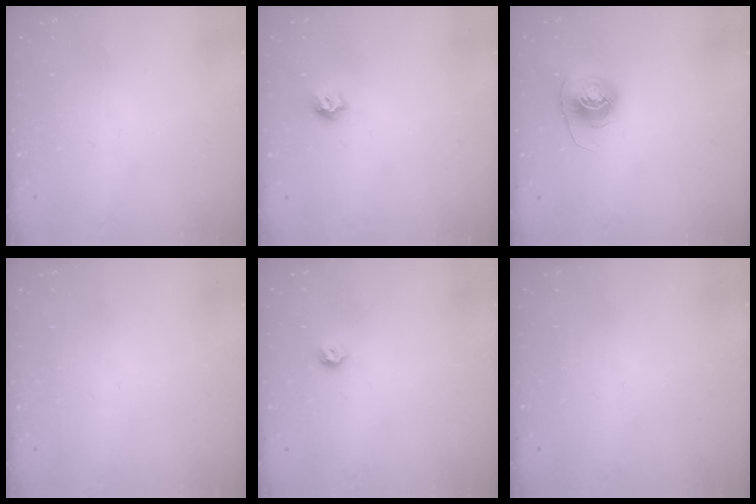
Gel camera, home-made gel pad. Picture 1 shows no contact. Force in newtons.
{"total": 6.7, "press": 6.7, "slide": 0.8}
{"total": 6.1, "press": 6.1, "slide": 0.4}
{"total": 0.0}
{"total": 3.8, "press": 3.7, "slide": 0.8}
{"total": 0.0}